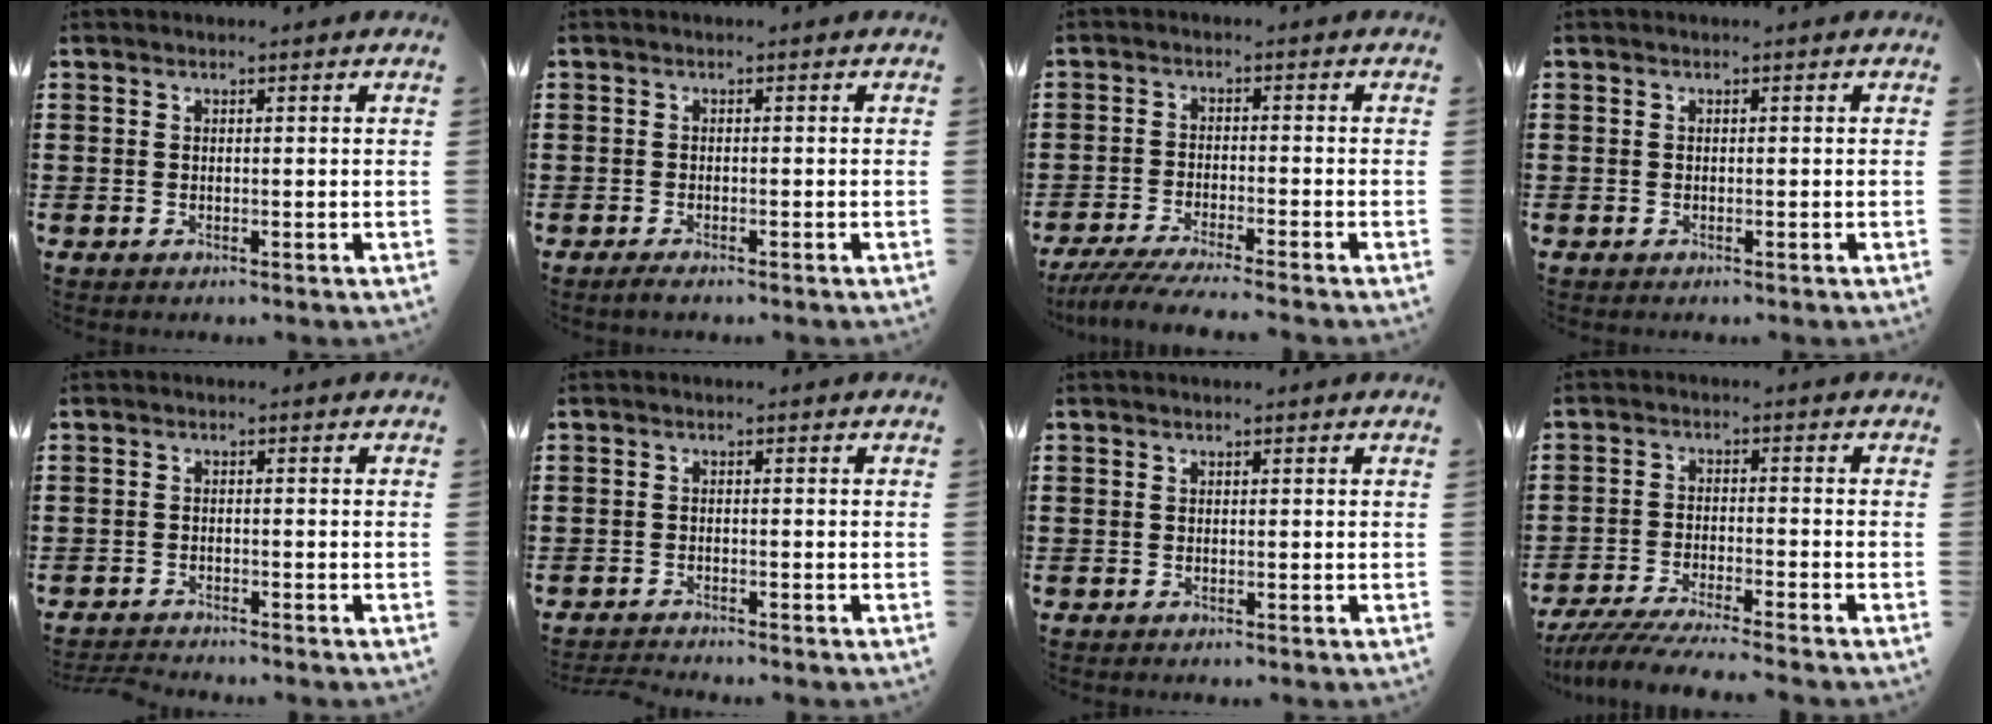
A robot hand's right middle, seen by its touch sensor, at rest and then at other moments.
{"total": 1.0, "force": [-0.8, 0.3, 0.5], "torque": [-0.012, -0.002, -0.015]}
{"total": 4.4, "force": [-4.2, -0.1, 1.6], "torque": [-0.040, -0.014, -0.084]}
{"total": 0.0}
{"total": 2.1, "force": [-2.1, 0.2, 0.0], "torque": [-0.006, 0.000, -0.047]}
{"total": 1.8, "force": [-1.8, 0.1, 0.0], "torque": [-0.005, 0.001, -0.038]}
{"total": 0.0}
{"total": 5.1, "force": [-4.8, 0.0, 1.6], "torque": [-0.049, -0.017, -0.100]}